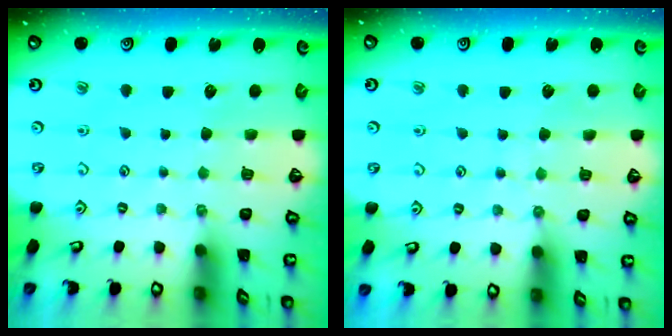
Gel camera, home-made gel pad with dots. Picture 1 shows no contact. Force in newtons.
{"total": 4.7, "press": 4.7, "slide": 0.4}